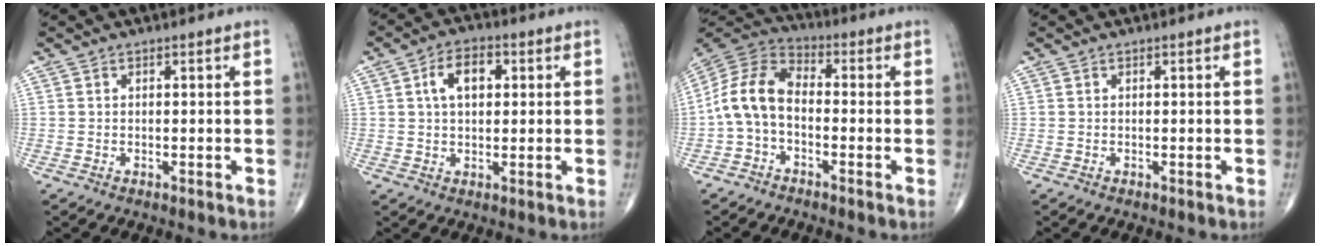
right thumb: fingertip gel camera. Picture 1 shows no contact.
{"total": 7.1, "force": [1.8, 4.2, 5.4], "torque": [-0.084, 0.009, 0.026]}
{"total": 10.1, "force": [-1.8, 6.4, 7.7], "torque": [-0.146, 0.036, -0.051]}
{"total": 0.0}